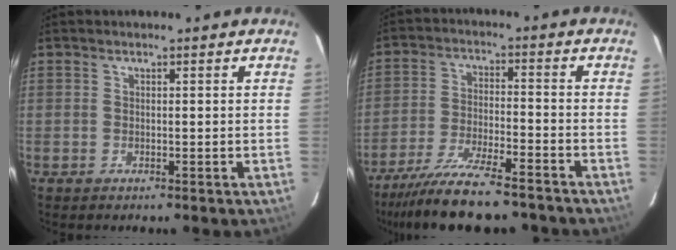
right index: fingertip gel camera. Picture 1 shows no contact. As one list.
[{"total": 16.1, "force": [-13.8, 2.8, 7.8], "torque": [-0.168, -0.031, -0.226]}]